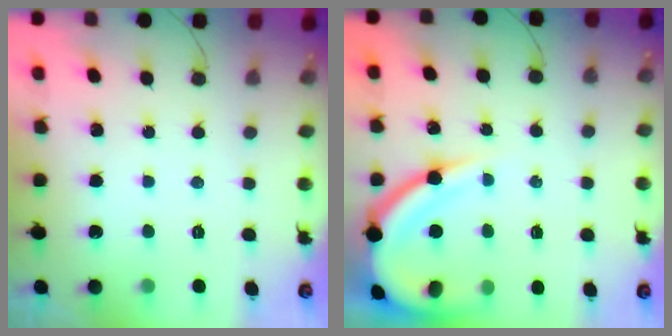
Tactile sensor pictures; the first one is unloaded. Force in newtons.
{"total": 12.9, "press": 12.8, "slide": 1.3}